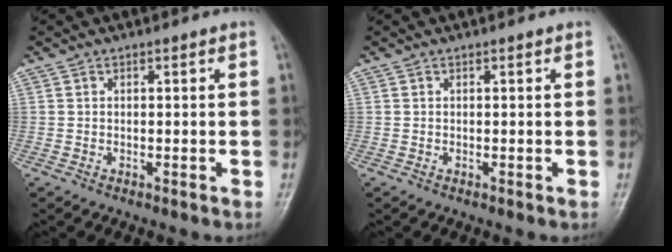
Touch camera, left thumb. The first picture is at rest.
{"total": 0.0}